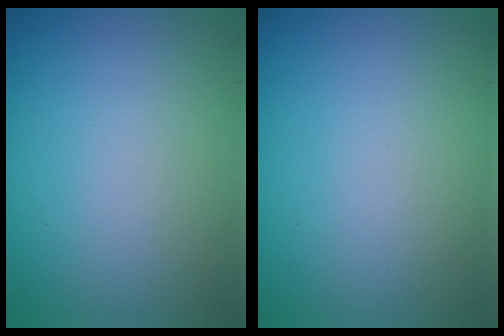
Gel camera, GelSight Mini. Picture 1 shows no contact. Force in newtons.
{"total": 0.0}